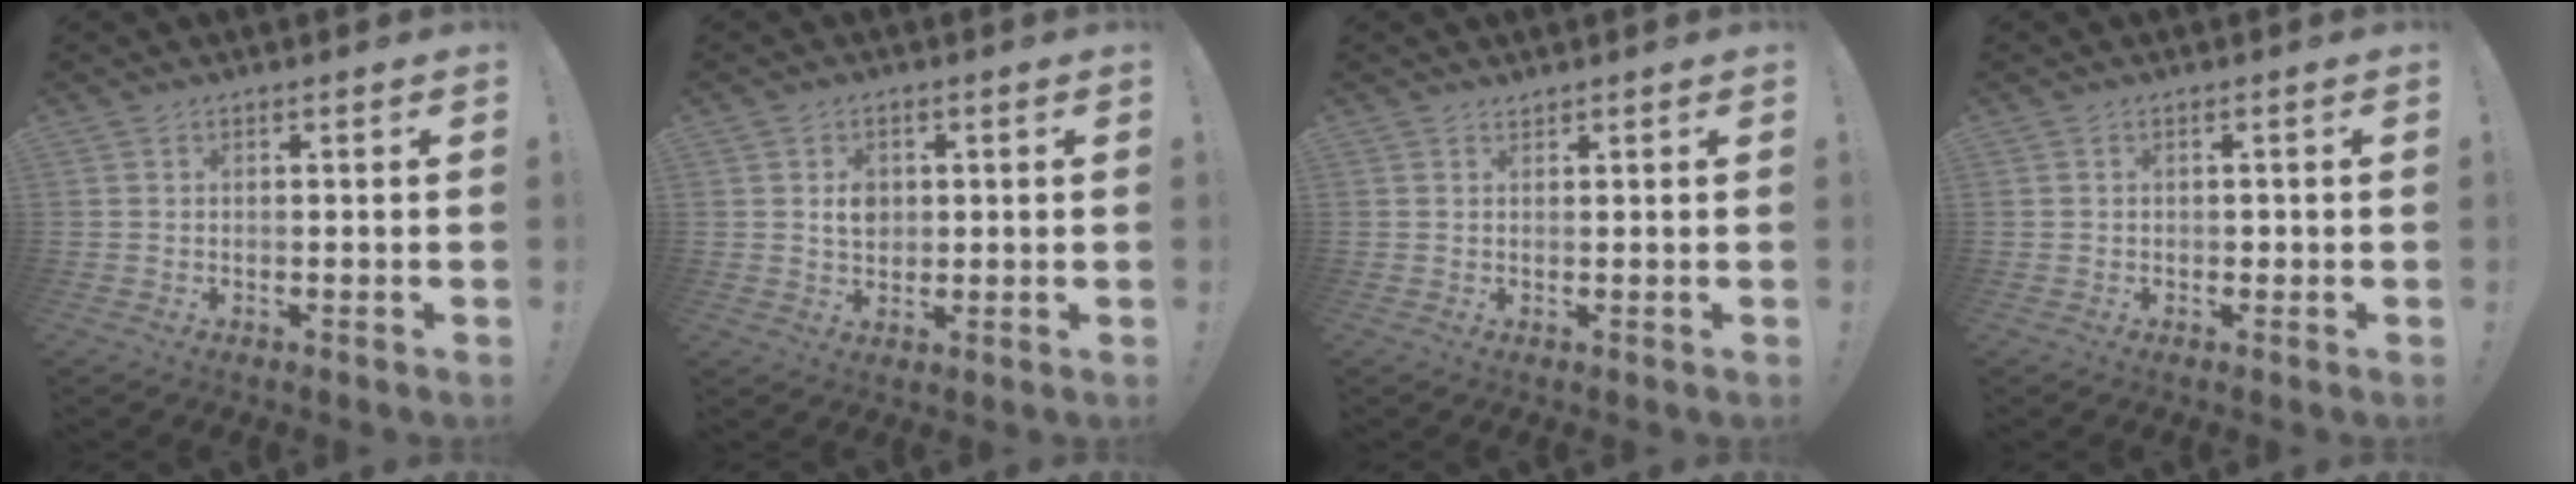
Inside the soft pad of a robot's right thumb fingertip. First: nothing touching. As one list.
[{"total": 4.6, "force": [0.7, 3.8, 2.5], "torque": [-0.028, -0.001, 0.009]}, {"total": 0.9, "force": [0.9, 0.2, 0.1], "torque": [-0.002, -0.002, 0.018]}, {"total": 0.9, "force": [-0.3, 0.7, 0.3], "torque": [-0.004, 0.004, -0.006]}]